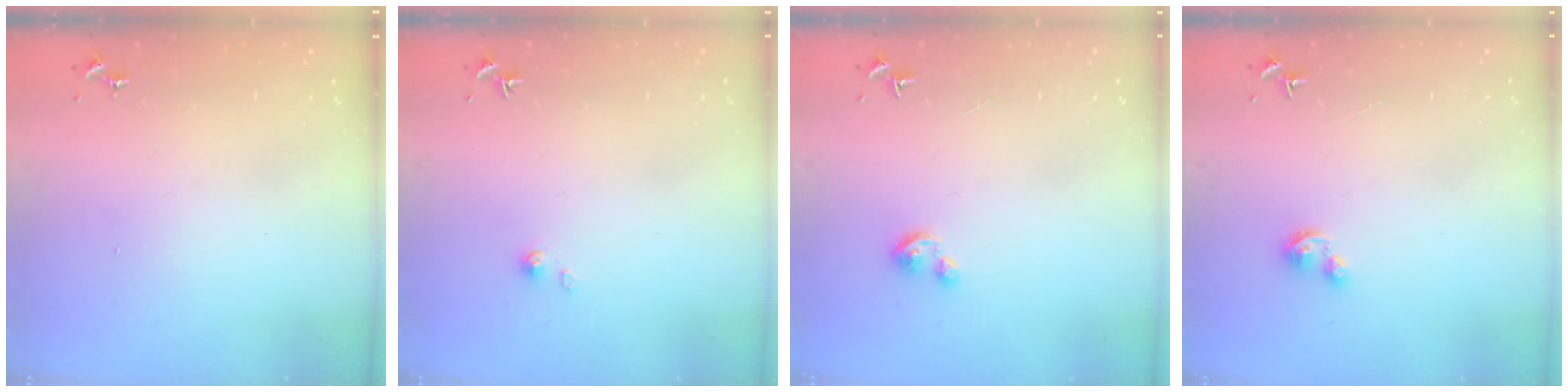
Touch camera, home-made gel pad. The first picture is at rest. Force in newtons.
{"total": 2.8, "press": 2.8, "slide": 0.4}
{"total": 2.8, "press": 2.8, "slide": 0.2}
{"total": 3.0, "press": 2.9, "slide": 0.3}